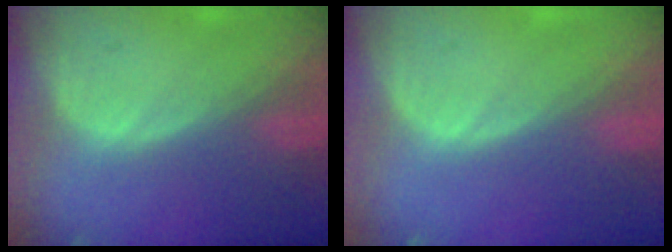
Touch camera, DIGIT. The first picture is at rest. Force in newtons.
{"total": 0.0}